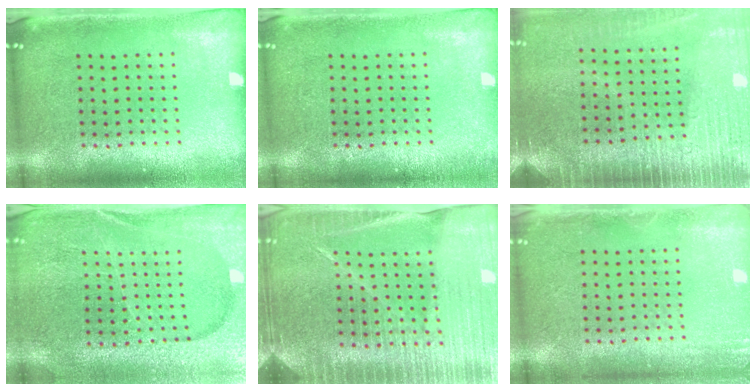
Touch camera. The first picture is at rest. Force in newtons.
{"total": 0.7, "press": 0.7, "slide": 0.1}
{"total": 3.6, "press": 3.2, "slide": 1.6}
{"total": 3.3, "press": 3.3, "slide": 0.4}
{"total": 4.9, "press": 4.5, "slide": 2.1}
{"total": 1.6, "press": 1.6, "slide": 0.3}